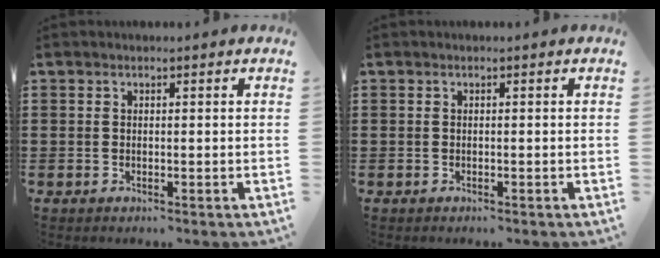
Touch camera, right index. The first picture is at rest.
{"total": 0.0}